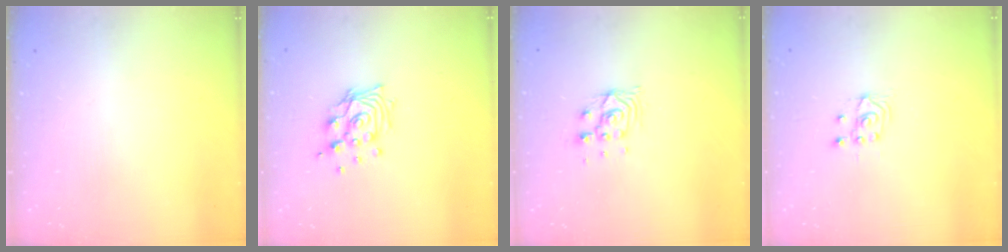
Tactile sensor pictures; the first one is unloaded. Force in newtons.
{"total": 11.1, "press": 10.9, "slide": 1.6}
{"total": 6.8, "press": 6.8, "slide": 0.5}
{"total": 2.5, "press": 2.4, "slide": 0.7}